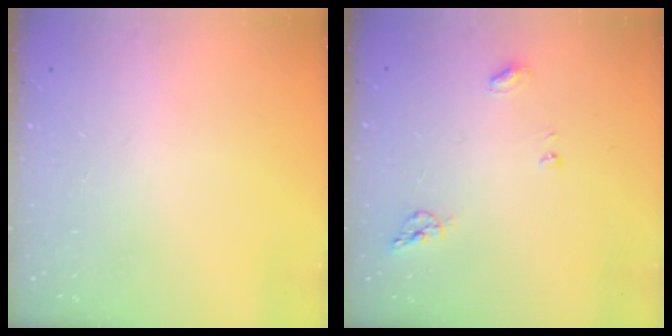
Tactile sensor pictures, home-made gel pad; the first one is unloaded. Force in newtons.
{"total": 6.7, "press": 6.7, "slide": 0.3}